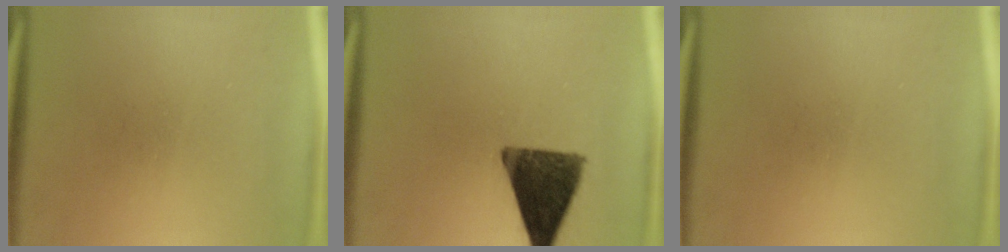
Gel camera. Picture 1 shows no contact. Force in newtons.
{"total": 12.8}
{"total": 0.0}